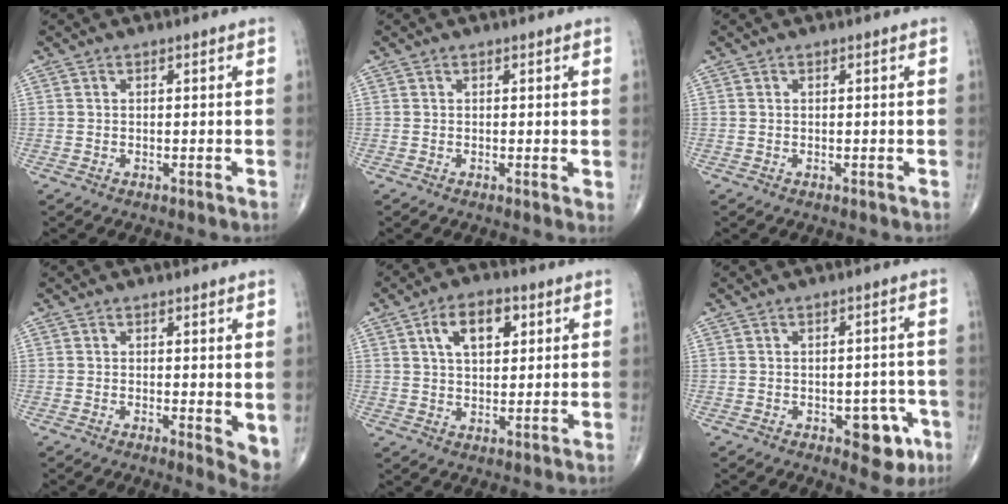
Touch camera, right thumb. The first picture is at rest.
{"total": 1.0, "force": [0.2, 0.3, 0.9], "torque": [-0.013, -0.004, 0.000]}
{"total": 0.0}
{"total": 4.0, "force": [0.4, 1.4, 3.8], "torque": [-0.047, -0.013, 0.004]}
{"total": 8.6, "force": [3.2, 4.9, 6.3], "torque": [-0.086, -0.002, 0.051]}
{"total": 7.0, "force": [-2.9, 3.7, 5.2], "torque": [-0.030, 0.016, -0.031]}